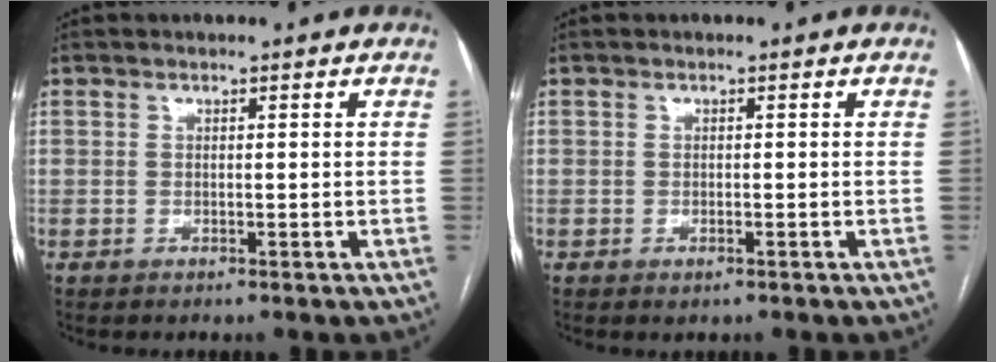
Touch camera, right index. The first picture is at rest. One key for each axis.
{"total": 0.8, "fx": -0.5, "fy": 0.3, "fz": 0.6, "tx": -0.006, "ty": -0.001, "tz": -0.004}